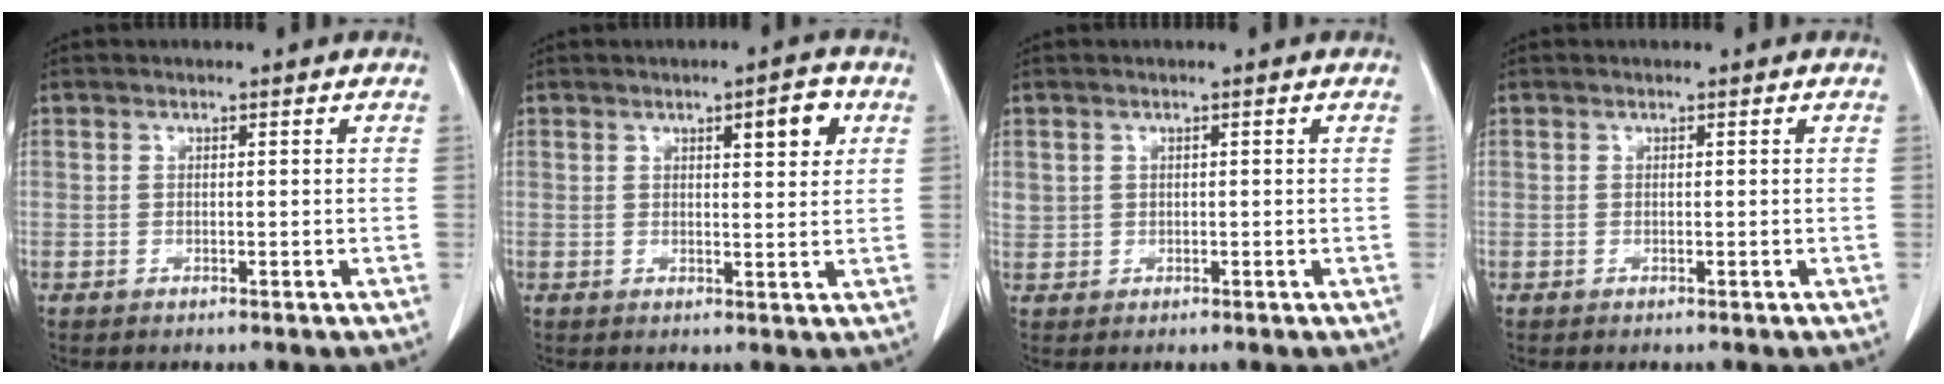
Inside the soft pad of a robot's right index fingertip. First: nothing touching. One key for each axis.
{"total": 4.6, "fx": 2.0, "fy": 1.0, "fz": 4.0, "tx": -0.055, "ty": 0.000, "tz": 0.028}
{"total": 1.7, "fx": 0.6, "fy": 1.5, "fz": 0.4, "tx": -0.006, "ty": 0.011, "tz": 0.016}
{"total": 0.0}